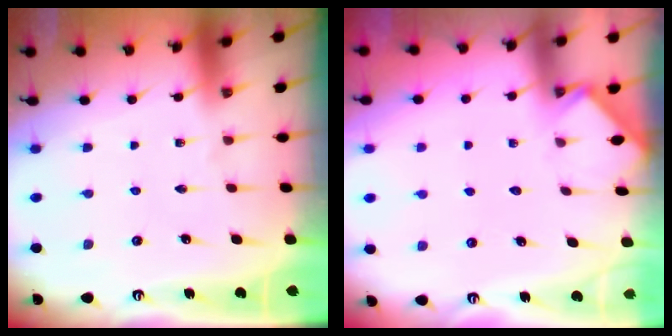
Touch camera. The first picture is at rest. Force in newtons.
{"total": 2.5, "press": 2.5, "slide": 0.4}